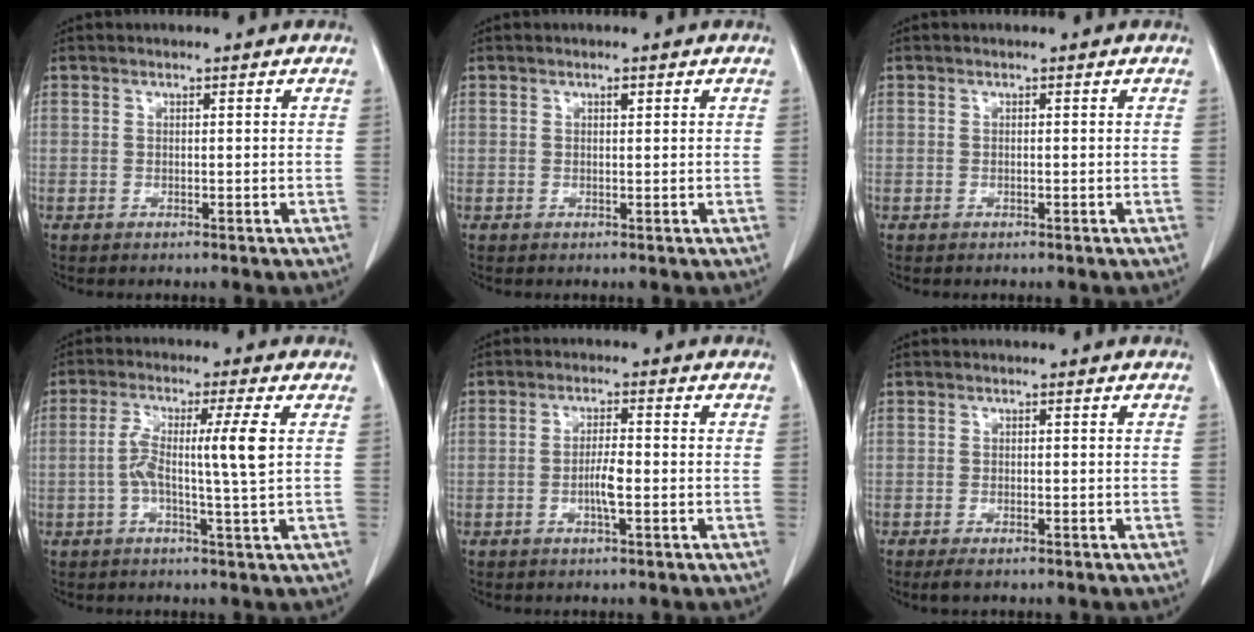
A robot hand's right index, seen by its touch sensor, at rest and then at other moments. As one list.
[{"total": 0.6, "force": [0.4, 0.2, 0.5], "torque": [-0.010, -0.002, 0.005]}, {"total": 0.0}, {"total": 7.9, "force": [0.3, -0.3, 7.9], "torque": [-0.150, 0.012, 0.000]}, {"total": 3.6, "force": [-0.9, 0.4, 3.4], "torque": [-0.067, -0.001, -0.019]}, {"total": 1.9, "force": [-1.3, 0.5, 1.2], "torque": [-0.016, -0.005, -0.017]}]